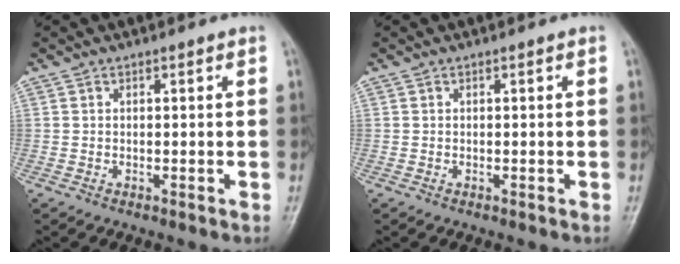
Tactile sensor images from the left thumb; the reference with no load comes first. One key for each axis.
{"total": 0.0}